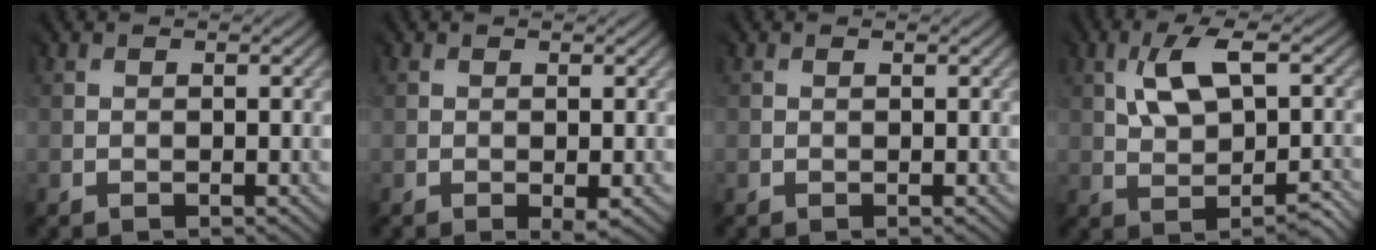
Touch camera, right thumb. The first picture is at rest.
{"total": 2.3, "force": [-1.0, 0.8, 1.9], "torque": [-0.031, -0.009, -0.013]}
{"total": 0.0}
{"total": 5.2, "force": [1.6, 2.3, 4.4], "torque": [-0.075, 0.016, 0.027]}